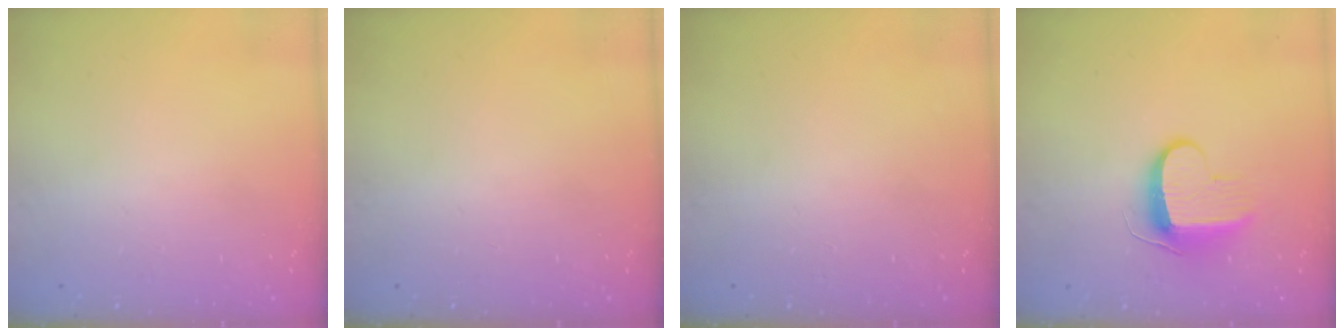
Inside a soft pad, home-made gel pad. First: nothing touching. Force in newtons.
{"total": 0.0}
{"total": 0.0}
{"total": 9.3, "press": 9.3, "slide": 0.4}